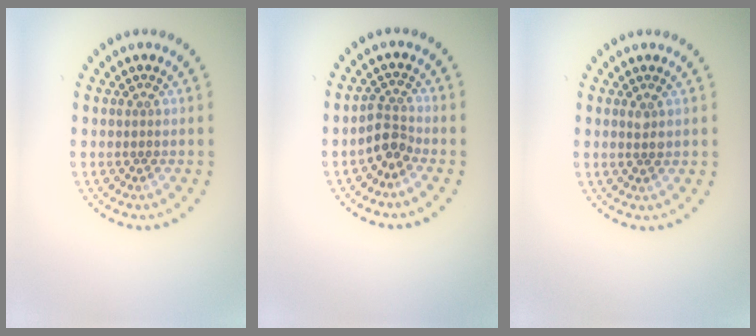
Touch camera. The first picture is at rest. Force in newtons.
{"total": 2.4, "press": 1.8, "slide": 1.6}
{"total": 1.0, "press": 1.0, "slide": 0.2}